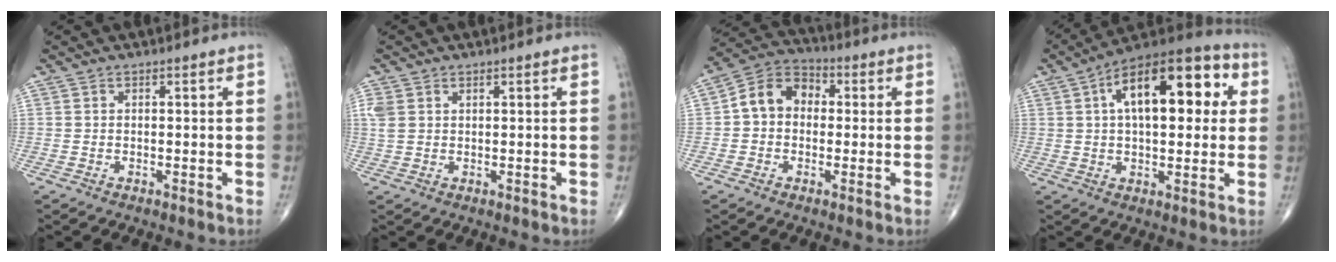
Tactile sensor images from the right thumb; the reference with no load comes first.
{"total": 2.9, "force": [1.2, 2.0, 1.7], "torque": [-0.046, 0.005, 0.031]}
{"total": 9.1, "force": [0.5, 7.2, 5.6], "torque": [-0.078, 0.032, -0.008]}
{"total": 20.7, "force": [5.2, 10.0, 17.3], "torque": [-0.230, 0.025, 0.067]}